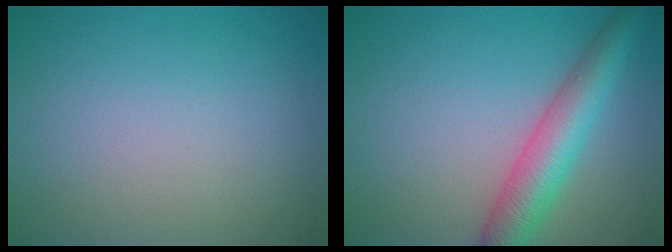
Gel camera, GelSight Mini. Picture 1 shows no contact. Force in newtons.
{"total": 5.4, "press": 5.4, "slide": 0.2}